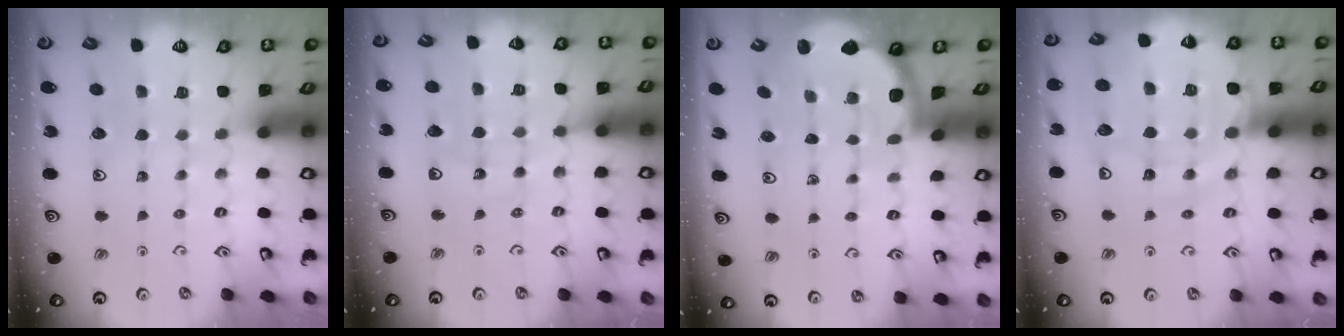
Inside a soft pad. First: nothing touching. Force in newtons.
{"total": 9.5, "press": 9.1, "slide": 2.9}
{"total": 1.6, "press": 1.6, "slide": 0.1}
{"total": 13.7, "press": 13.6, "slide": 1.6}